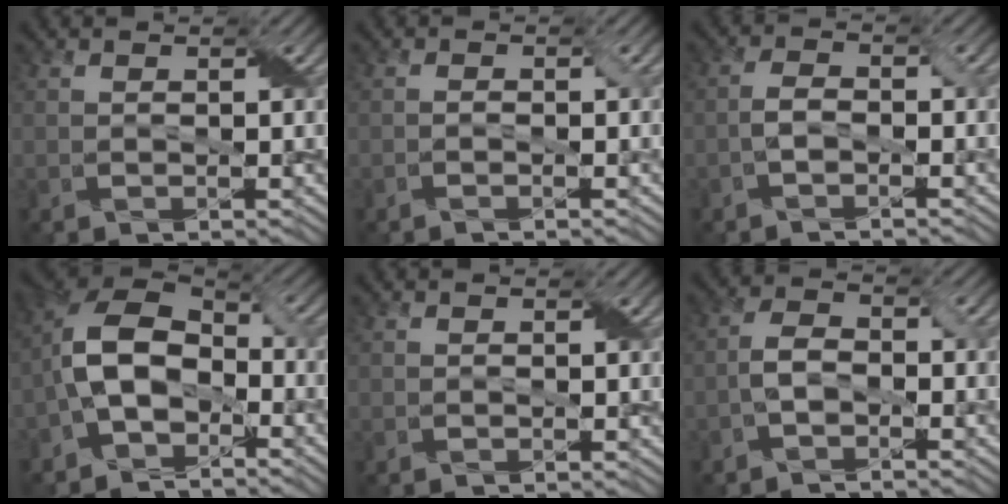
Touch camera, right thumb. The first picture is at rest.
{"total": 1.1, "force": [-0.6, 0.2, 1.0], "torque": [-0.022, 0.004, -0.012]}
{"total": 2.6, "force": [-1.2, 1.0, 2.0], "torque": [-0.045, 0.008, -0.029]}
{"total": 10.2, "force": [-3.0, 6.4, 7.4], "torque": [-0.155, 0.009, -0.078]}
{"total": 0.0}
{"total": 3.5, "force": [-1.7, 1.7, 2.6], "torque": [-0.055, 0.011, -0.039]}